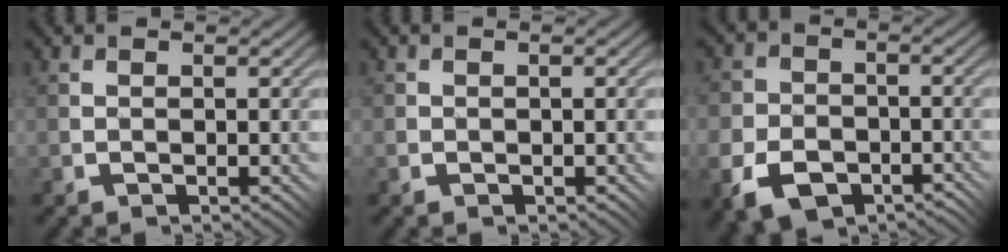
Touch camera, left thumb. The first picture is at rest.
{"total": 1.1, "force": [-0.2, 1.0, 0.4], "torque": [0.001, 0.000, -0.003]}
{"total": 7.6, "force": [-4.3, 5.1, 3.5], "torque": [-0.083, -0.021, -0.084]}